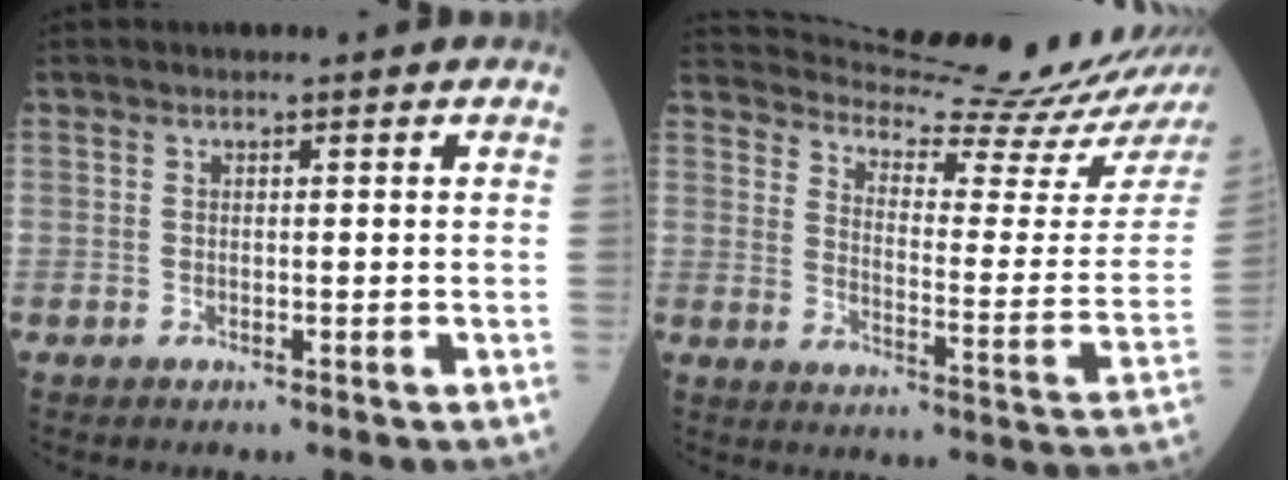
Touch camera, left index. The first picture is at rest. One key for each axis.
{"total": 20.2, "fx": 19.2, "fy": -1.5, "fz": 6.1, "tx": -0.108, "ty": -0.112, "tz": 0.255}